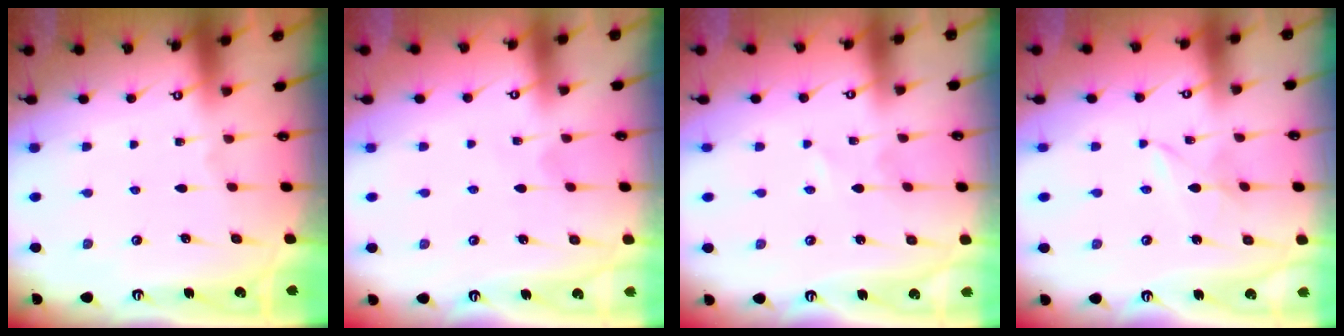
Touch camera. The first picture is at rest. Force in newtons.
{"total": 2.6, "press": 2.6, "slide": 0.2}
{"total": 0.9, "press": 0.9, "slide": 0.2}
{"total": 1.2, "press": 1.1, "slide": 0.2}